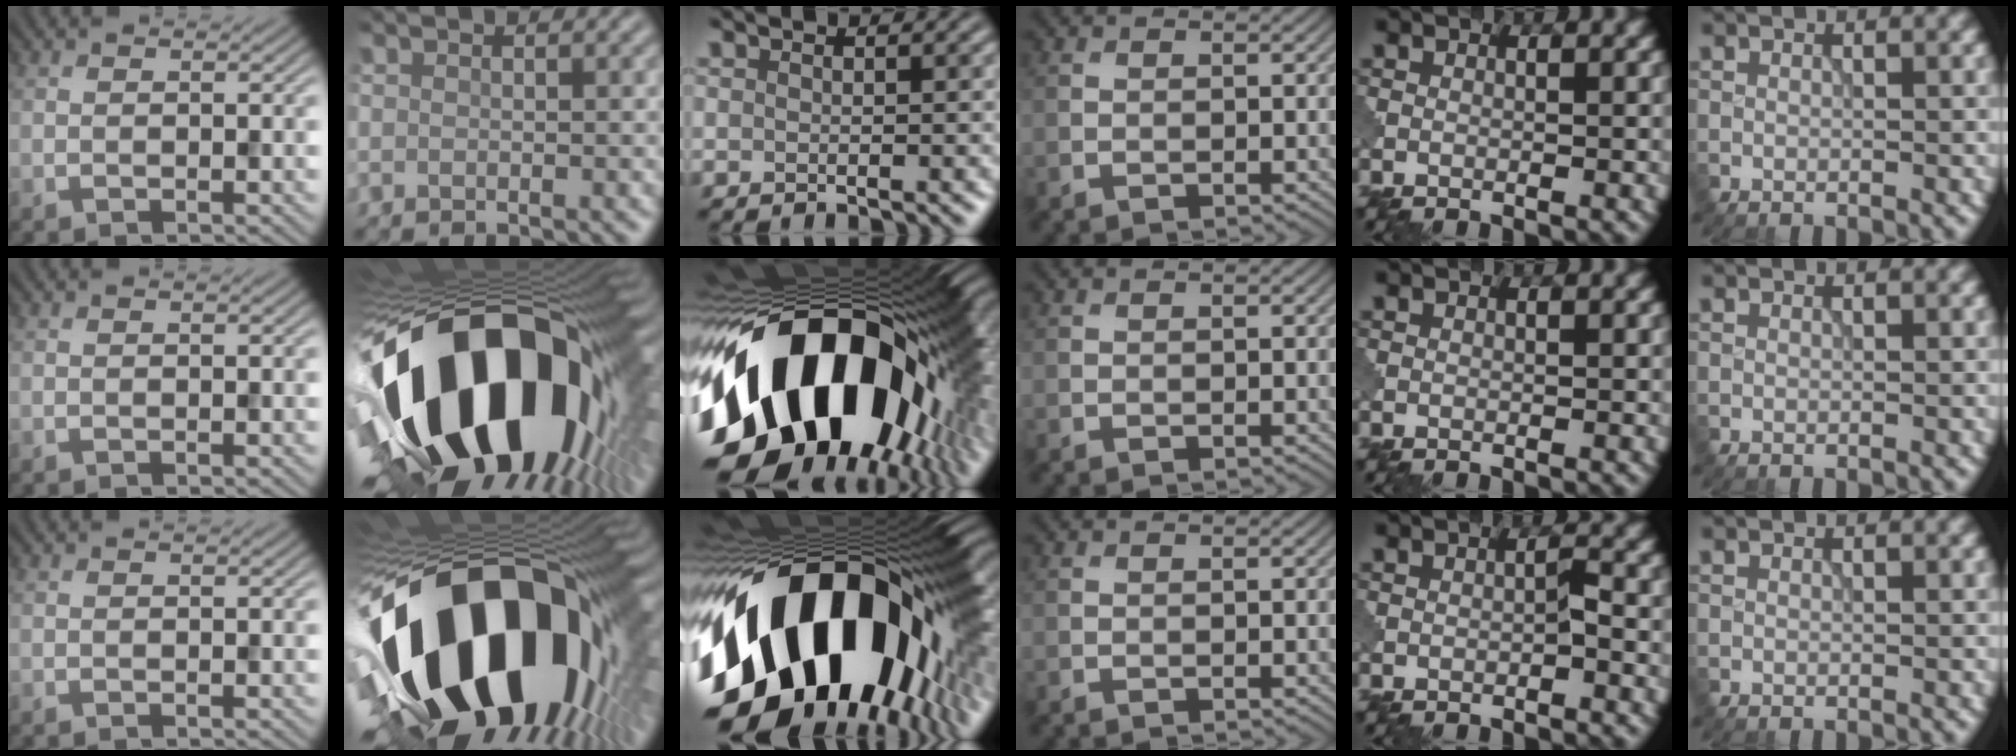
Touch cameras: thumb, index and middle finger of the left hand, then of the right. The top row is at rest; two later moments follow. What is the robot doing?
{"motion": "disassemble", "object": "puzzle pieces"}